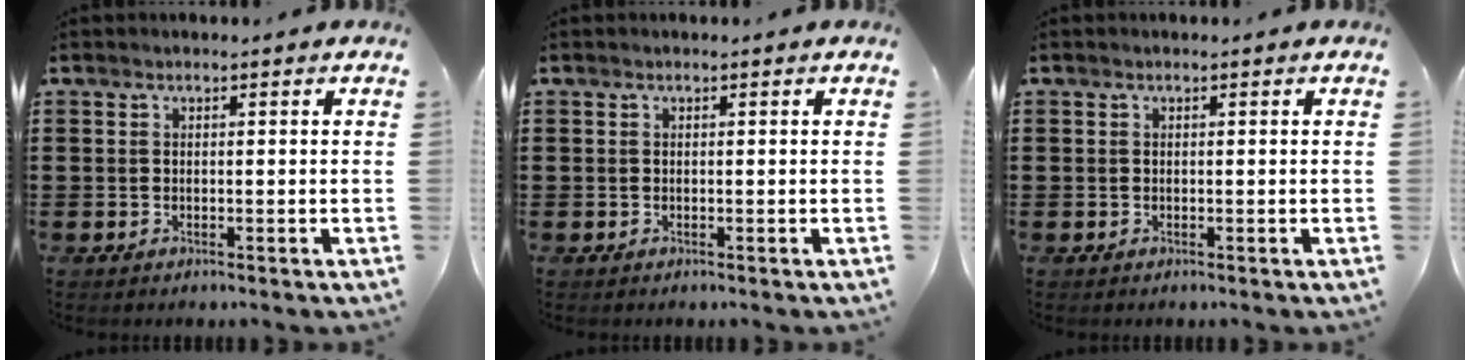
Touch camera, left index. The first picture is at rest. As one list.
[{"total": 0.0}, {"total": 0.0}]